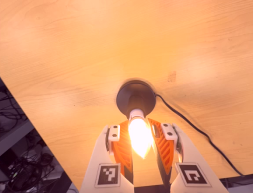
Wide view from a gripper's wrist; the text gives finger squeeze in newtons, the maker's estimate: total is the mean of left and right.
{"total": 13.1, "left": 11.8, "right": 14.3}